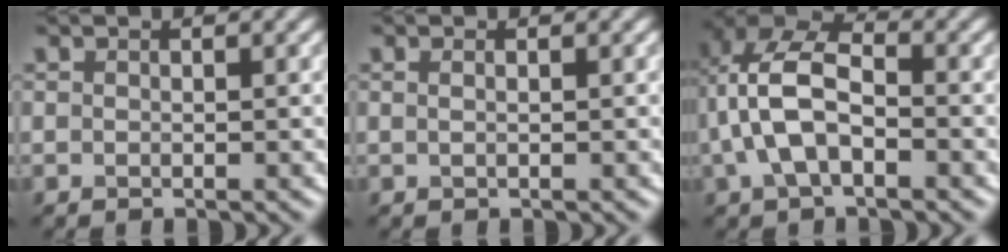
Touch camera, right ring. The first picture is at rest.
{"total": 0.6, "force": [0.3, 0.3, 0.5], "torque": [-0.006, -0.009, 0.004]}
{"total": 7.0, "force": [-0.7, 3.9, 5.7], "torque": [-0.124, 0.019, -0.023]}